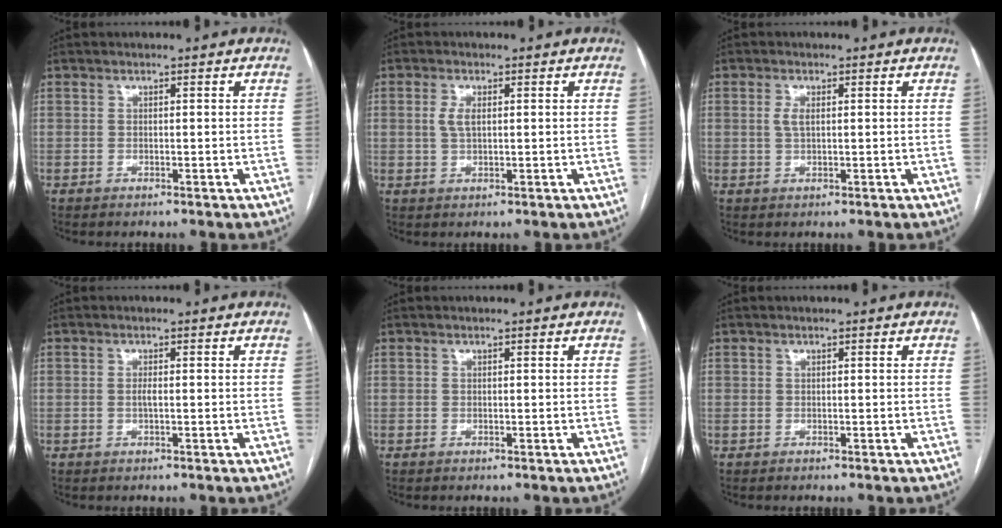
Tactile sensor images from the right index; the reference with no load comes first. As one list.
[{"total": 2.6, "force": [0.5, 1.1, 2.3], "torque": [-0.051, 0.002, 0.012]}, {"total": 1.9, "force": [0.4, 0.7, 1.8], "torque": [-0.040, 0.000, 0.010]}, {"total": 0.9, "force": [-0.1, 0.0, 0.9], "torque": [-0.021, -0.003, 0.000]}, {"total": 0.0}, {"total": 0.0}]